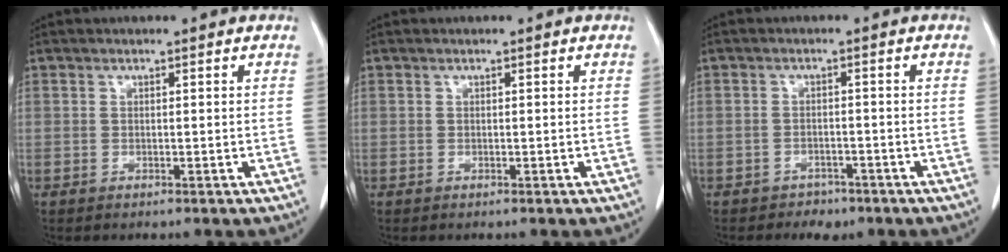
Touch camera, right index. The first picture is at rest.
{"total": 0.0}
{"total": 3.0, "force": [-2.3, 1.8, 0.8], "torque": [-0.014, 0.005, -0.028]}